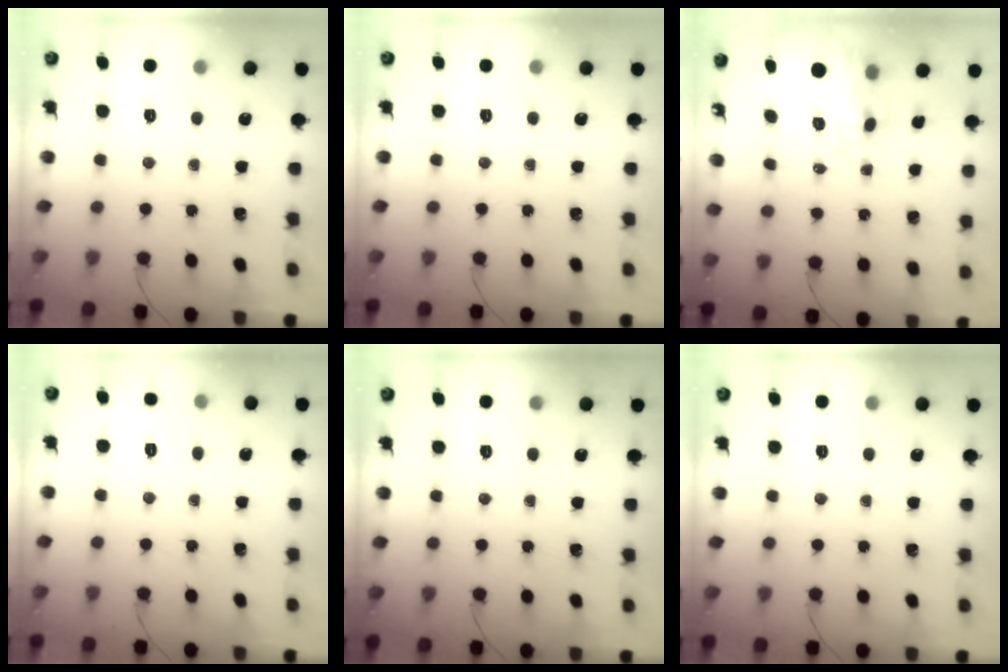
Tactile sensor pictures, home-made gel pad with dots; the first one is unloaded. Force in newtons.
{"total": 0.0}
{"total": 11.9, "press": 11.6, "slide": 2.6}
{"total": 1.8, "press": 0.2, "slide": 1.8}
{"total": 0.0}
{"total": 0.0}